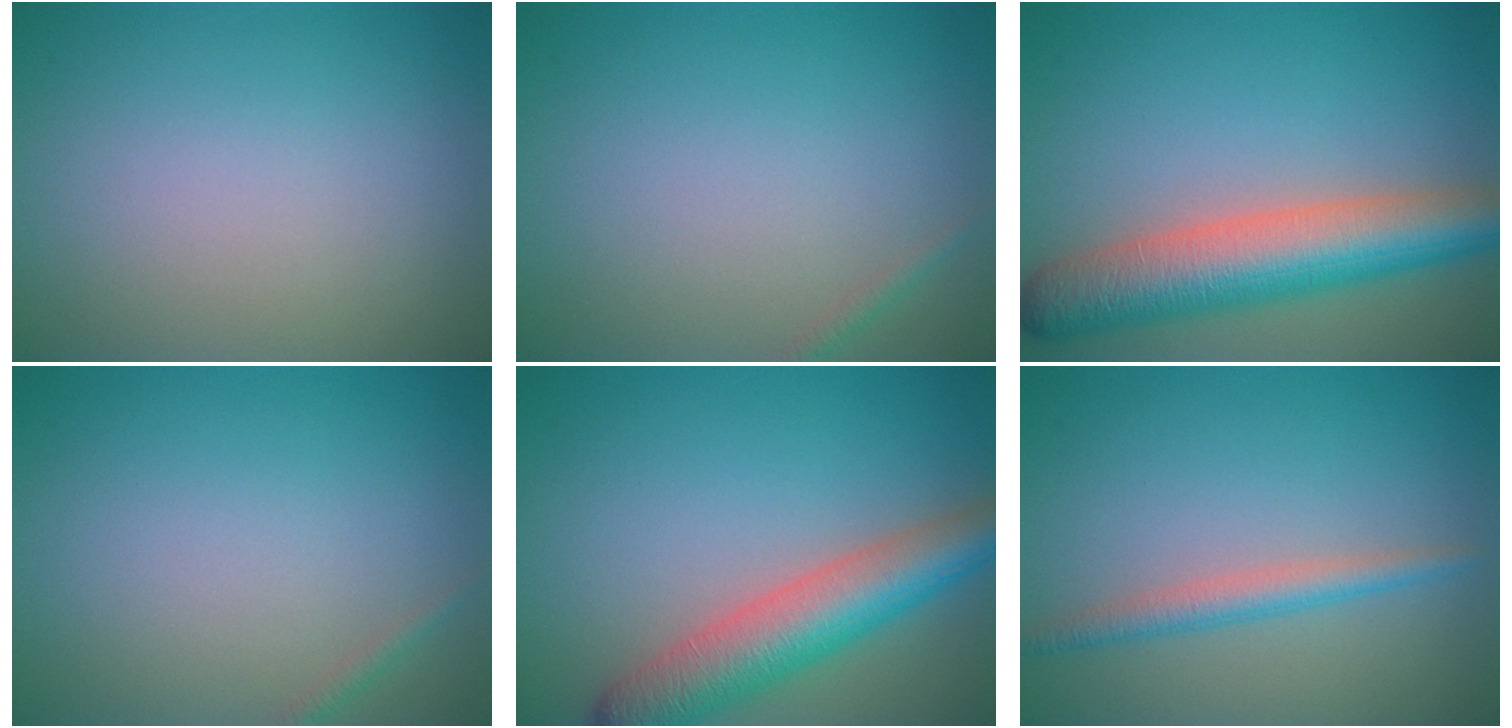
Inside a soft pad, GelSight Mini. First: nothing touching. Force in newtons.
{"total": 0.7, "press": 0.7, "slide": 0.0}
{"total": 8.6, "press": 8.5, "slide": 0.6}
{"total": 0.7, "press": 0.7, "slide": 0.0}
{"total": 6.9, "press": 6.9, "slide": 0.2}
{"total": 2.3, "press": 2.3, "slide": 0.1}